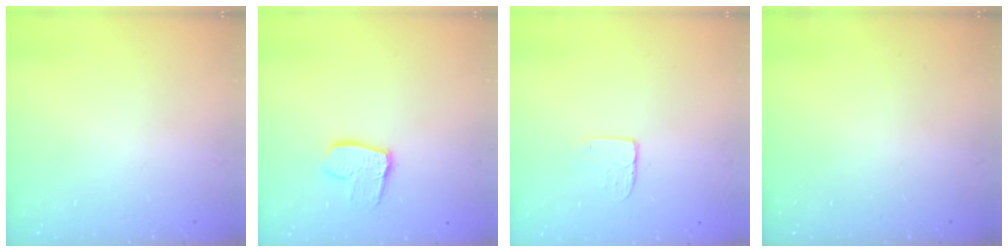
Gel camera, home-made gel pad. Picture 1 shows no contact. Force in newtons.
{"total": 10.1, "press": 10.0, "slide": 0.8}
{"total": 5.4, "press": 5.4, "slide": 0.4}
{"total": 0.0}